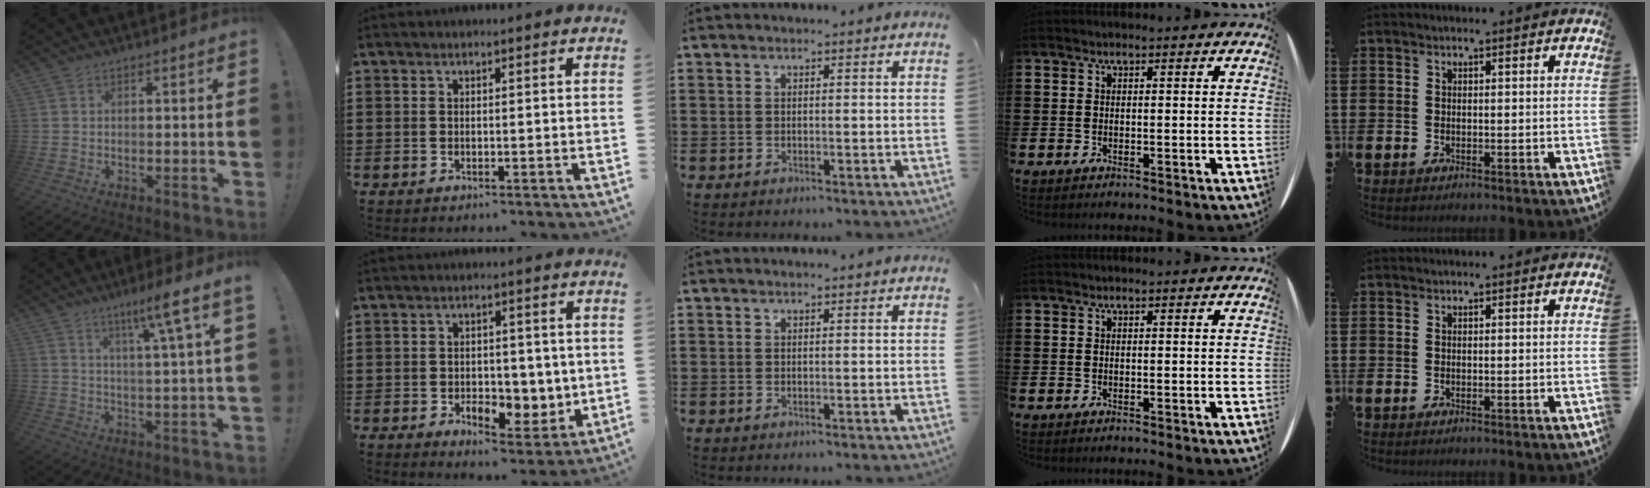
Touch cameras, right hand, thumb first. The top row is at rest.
{"thumb": {"total": 10.0, "force": [5.1, -0.8, 8.6], "torque": [-0.130, -0.030, 0.067]}, "index": {"total": 5.1, "force": [-0.9, 3.7, 3.4], "torque": [-0.063, 0.006, -0.017]}}